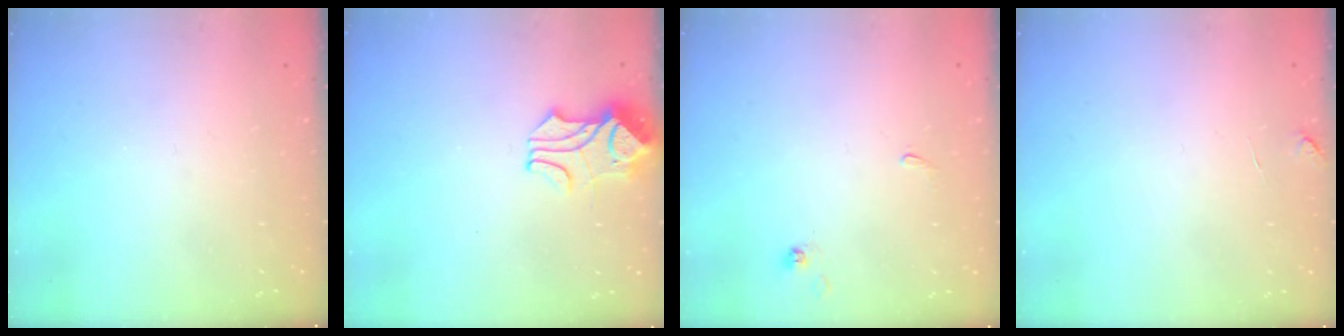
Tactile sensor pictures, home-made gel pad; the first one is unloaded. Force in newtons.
{"total": 1.7, "press": 1.2, "slide": 1.1}
{"total": 0.7, "press": 0.6, "slide": 0.3}
{"total": 1.3, "press": 1.2, "slide": 0.5}